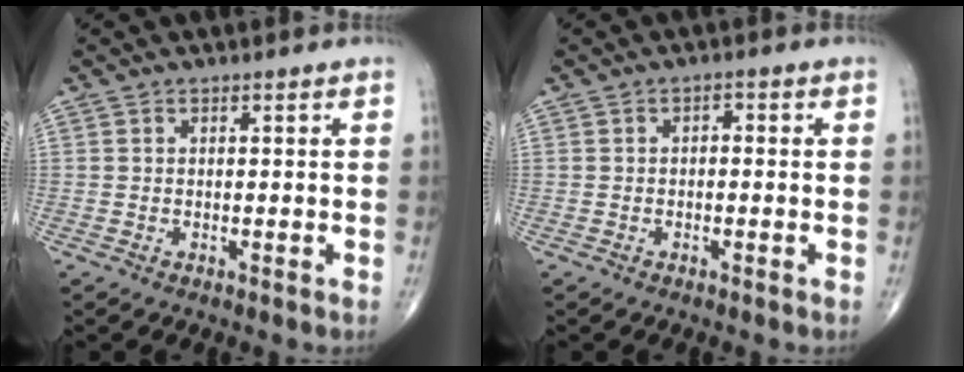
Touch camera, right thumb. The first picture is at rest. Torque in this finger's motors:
{"motor_torque": [-0.23, -0.03, -0.43, -0.12, 0.00]}